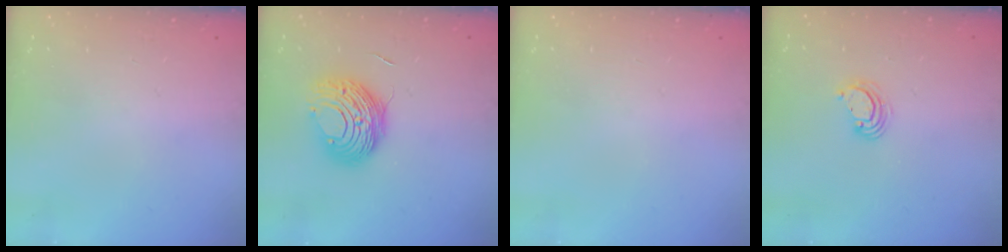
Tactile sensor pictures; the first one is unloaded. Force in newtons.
{"total": 10.7, "press": 10.7, "slide": 0.6}
{"total": 0.0}
{"total": 4.1, "press": 4.1, "slide": 0.2}